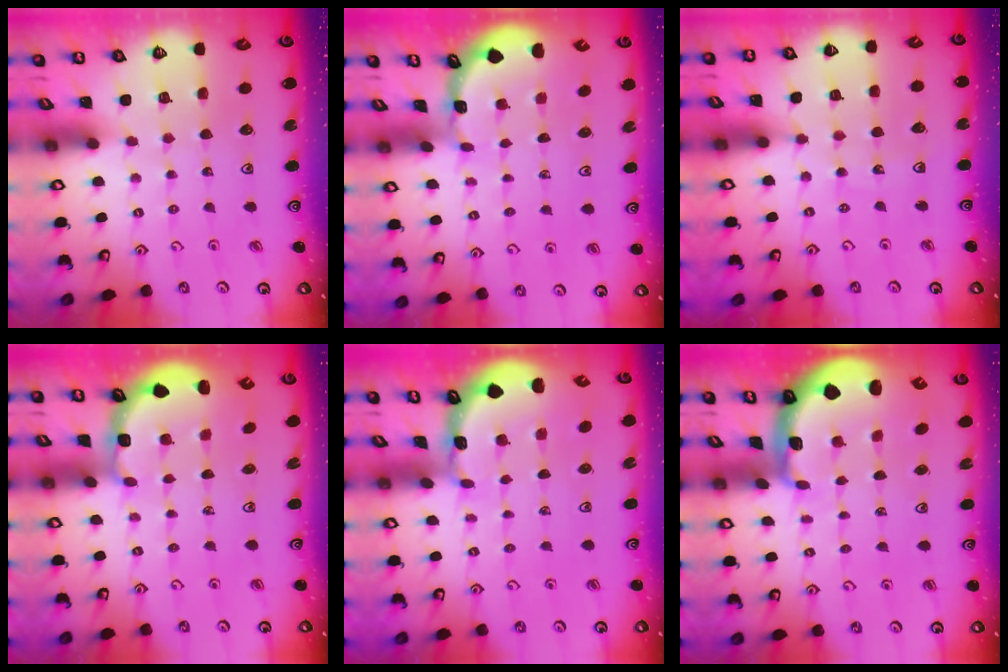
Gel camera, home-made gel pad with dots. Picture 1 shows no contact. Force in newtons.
{"total": 0.7, "press": 0.7, "slide": 0.1}
{"total": 6.2, "press": 5.9, "slide": 2.1}
{"total": 2.8, "press": 2.4, "slide": 1.4}
{"total": 1.0, "press": 1.0, "slide": 0.2}
{"total": 1.6, "press": 1.5, "slide": 0.4}